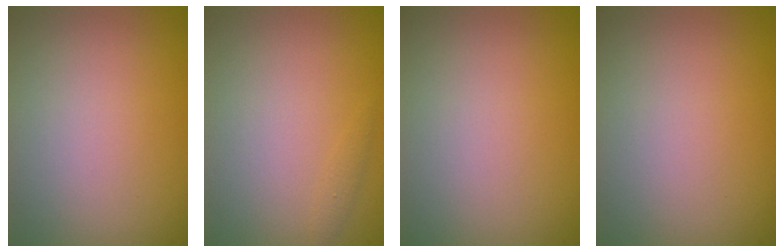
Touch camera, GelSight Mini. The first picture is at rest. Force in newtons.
{"total": 0.6, "press": 0.6, "slide": 0.0}
{"total": 0.0}
{"total": 0.0}